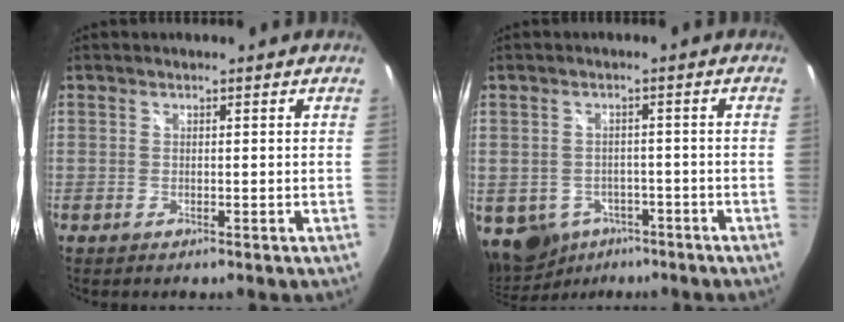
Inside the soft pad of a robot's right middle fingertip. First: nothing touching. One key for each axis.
{"total": 10.3, "fx": -5.2, "fy": 7.9, "fz": 4.1, "tx": -0.115, "ty": -0.012, "tz": -0.063}